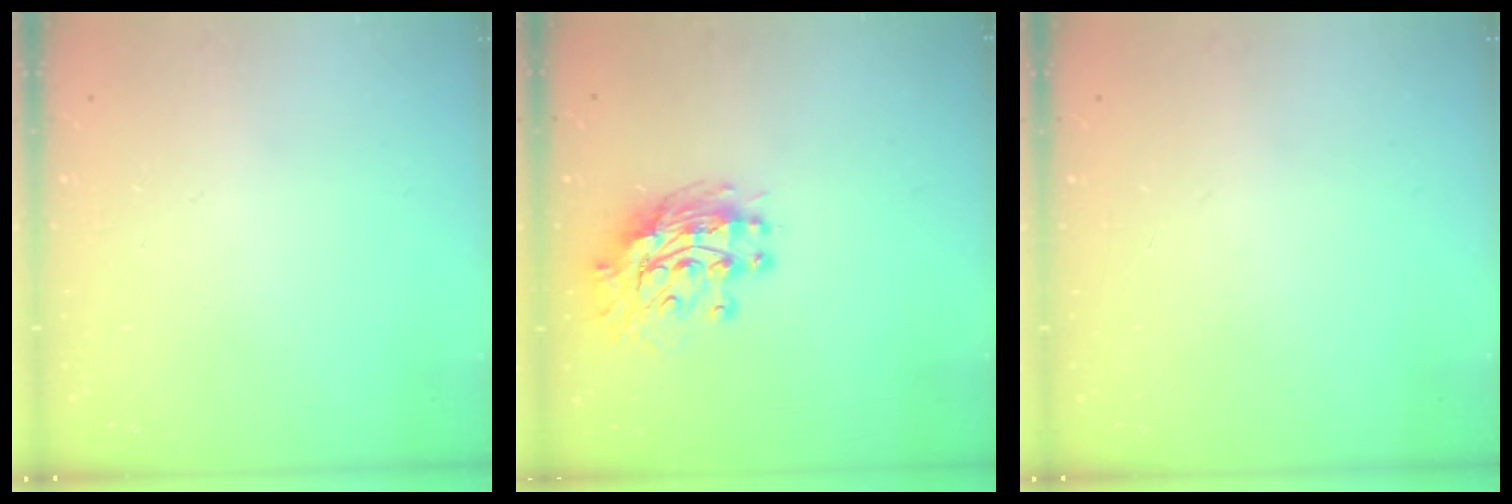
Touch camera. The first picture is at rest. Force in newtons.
{"total": 12.5, "press": 12.4, "slide": 1.0}
{"total": 0.0}